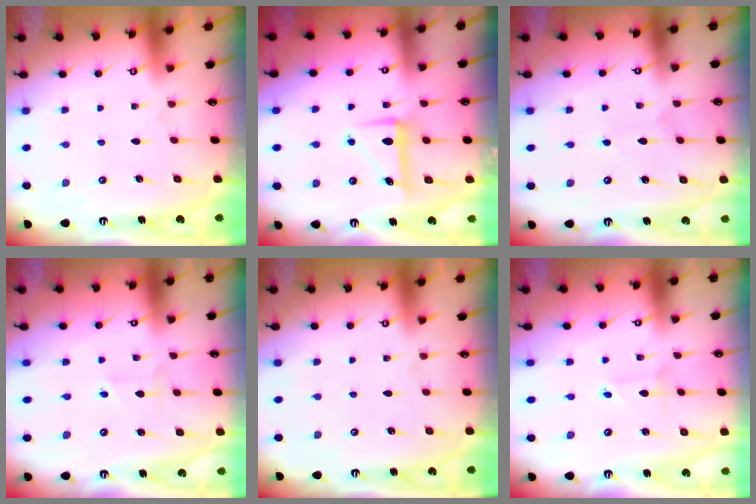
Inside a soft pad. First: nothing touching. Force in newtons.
{"total": 8.0, "press": 8.0, "slide": 0.7}
{"total": 3.2, "press": 3.2, "slide": 0.3}
{"total": 1.5, "press": 1.4, "slide": 0.5}
{"total": 0.0}
{"total": 1.8, "press": 1.8, "slide": 0.1}